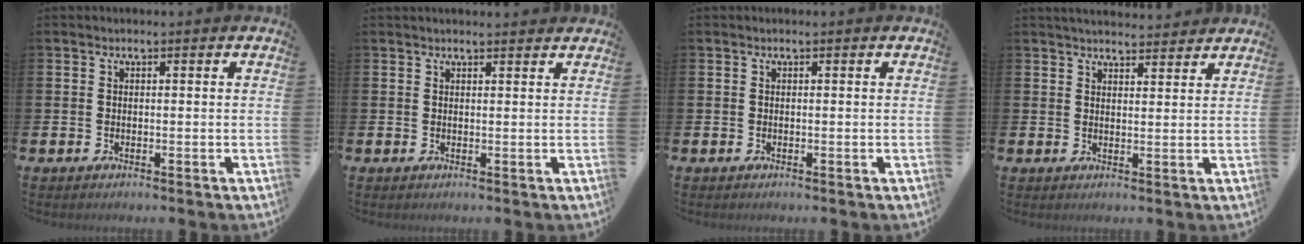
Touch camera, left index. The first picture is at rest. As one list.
[{"total": 1.1, "force": [1.1, 0.1, 0.2], "torque": [0.007, -0.005, 0.018]}, {"total": 0.0}, {"total": 3.3, "force": [3.3, 0.4, 0.2], "torque": [-0.002, -0.020, 0.059]}]